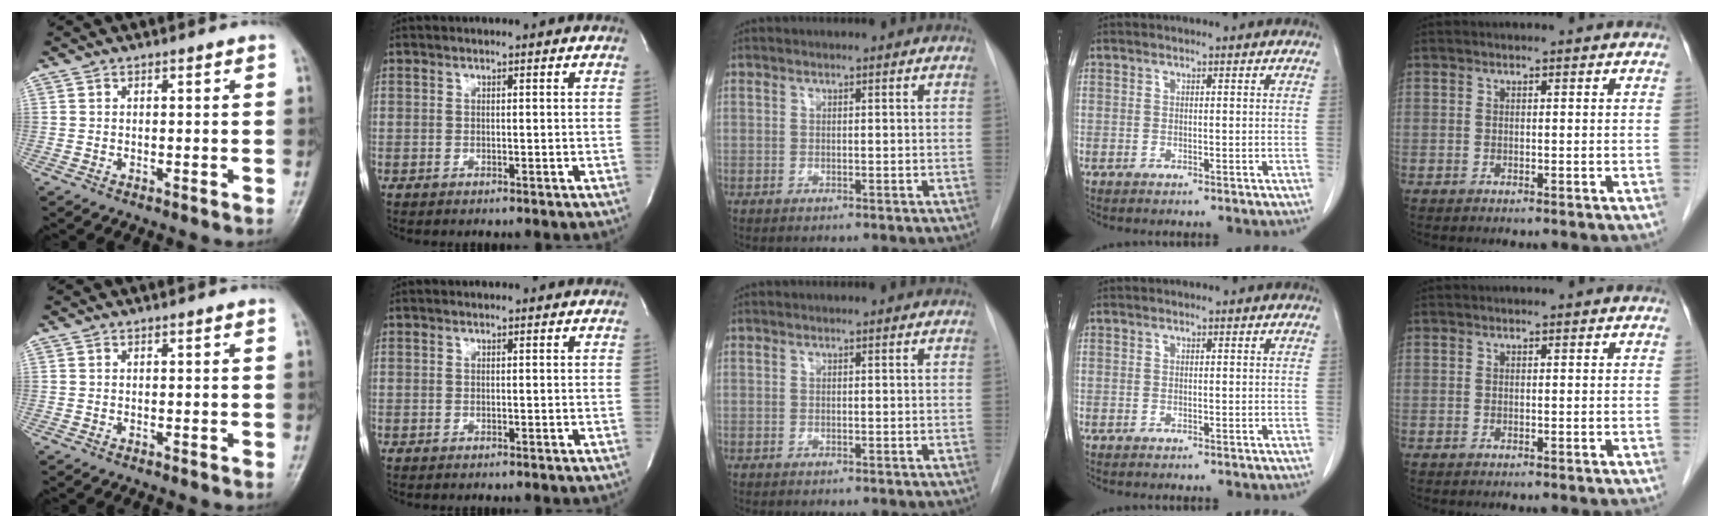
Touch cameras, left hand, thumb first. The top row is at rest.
{}